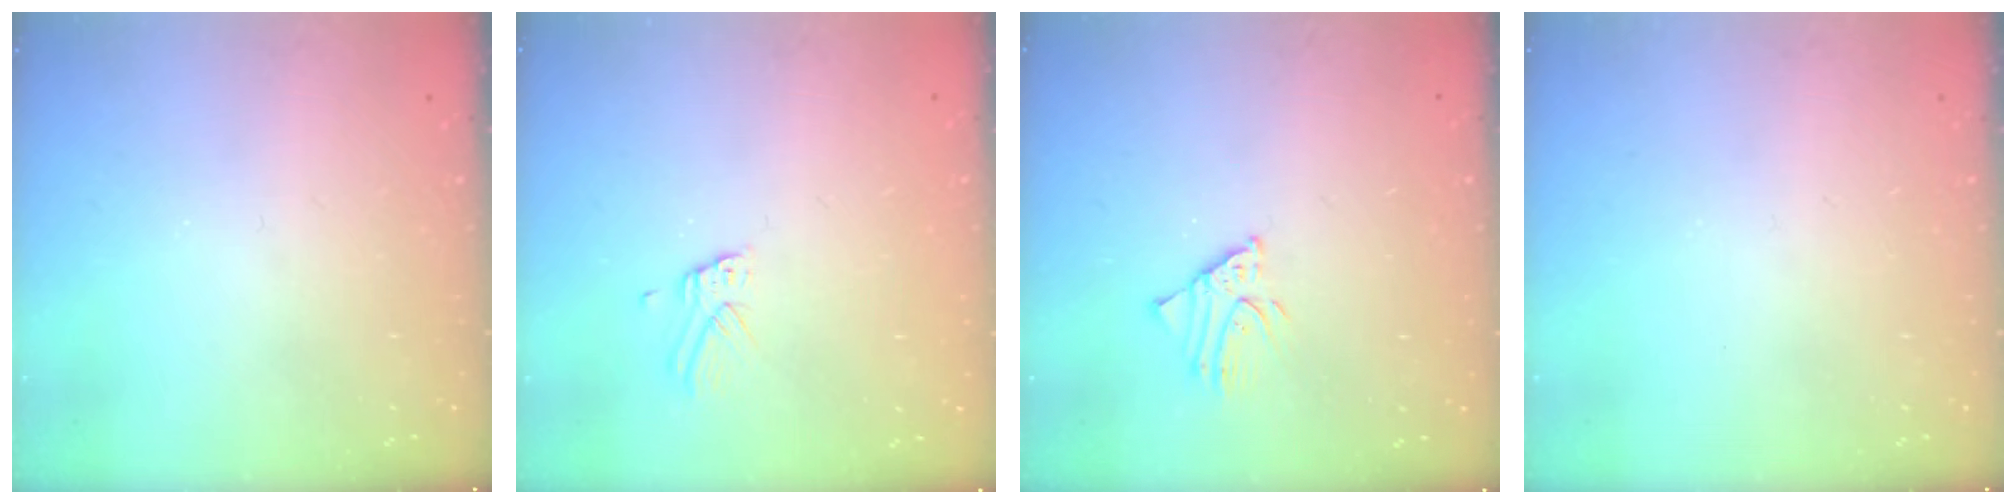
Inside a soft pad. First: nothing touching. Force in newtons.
{"total": 2.8, "press": 2.8, "slide": 0.1}
{"total": 2.5, "press": 2.5, "slide": 0.2}
{"total": 0.0}